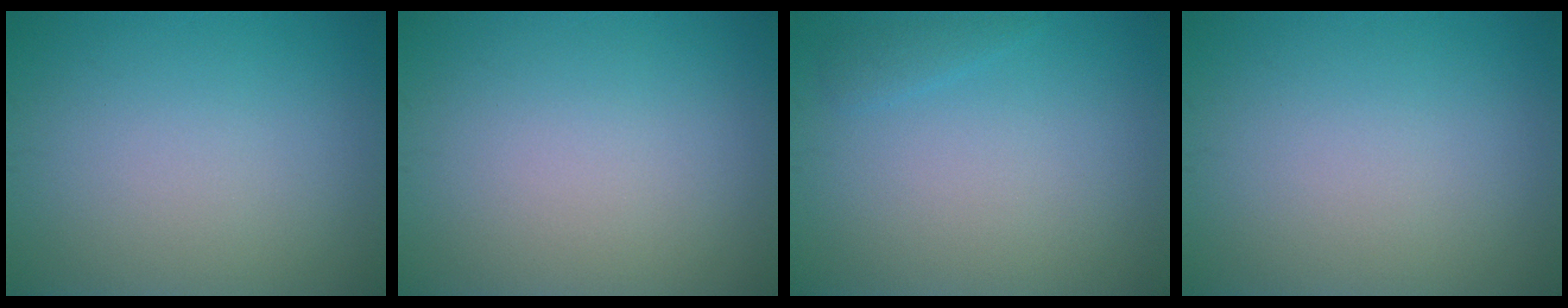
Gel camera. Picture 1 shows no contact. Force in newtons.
{"total": 0.0}
{"total": 0.9, "press": 0.9, "slide": 0.1}
{"total": 0.0}